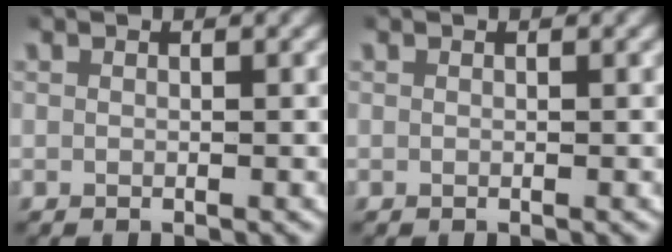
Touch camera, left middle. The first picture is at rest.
{"total": 0.0}